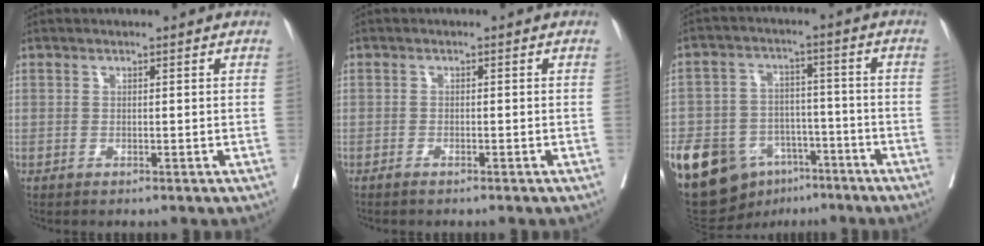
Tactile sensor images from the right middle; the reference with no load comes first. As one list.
[{"total": 1.4, "force": [-1.2, 0.2, 0.8], "torque": [-0.016, -0.002, -0.015]}, {"total": 15.1, "force": [-8.5, 10.0, 7.5], "torque": [-0.134, 0.018, -0.134]}]